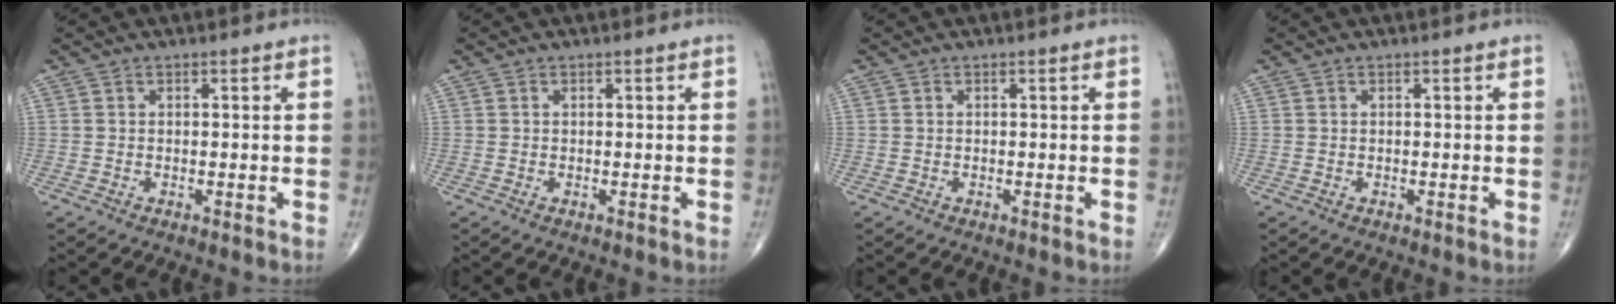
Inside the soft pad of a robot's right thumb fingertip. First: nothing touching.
{"total": 0.0}
{"total": 0.0}
{"total": 0.0}